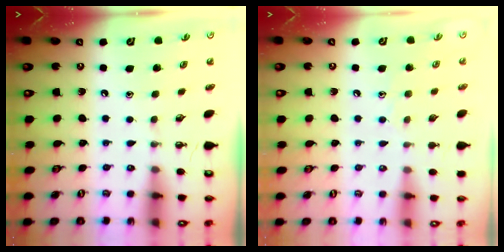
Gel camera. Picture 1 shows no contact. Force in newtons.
{"total": 7.2, "press": 7.2, "slide": 0.6}